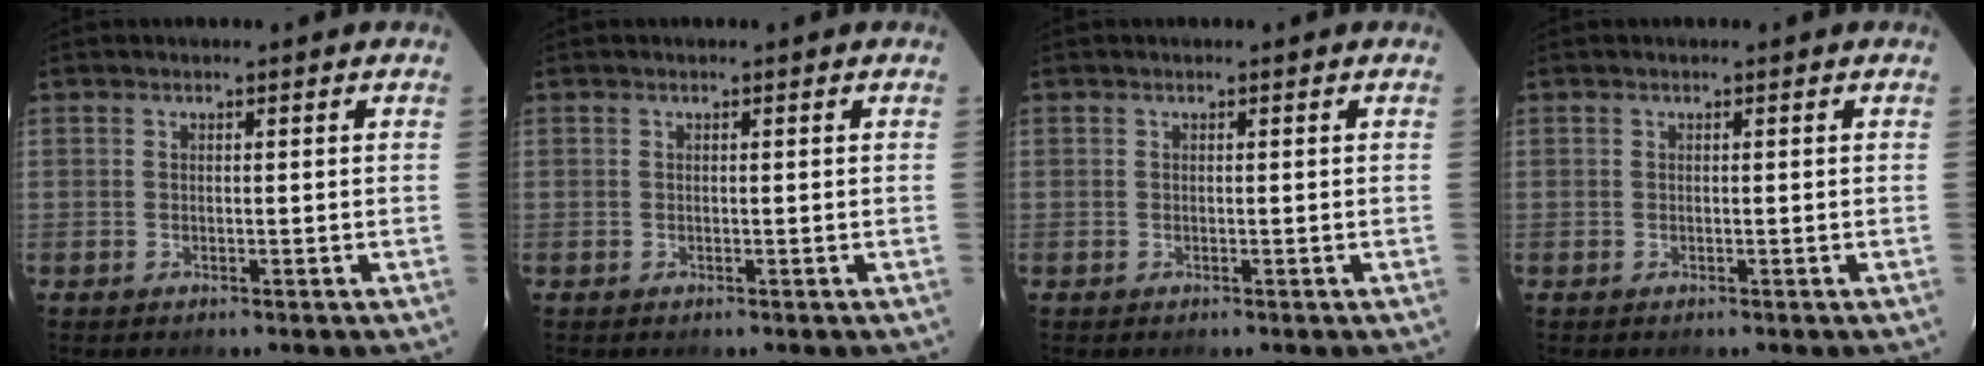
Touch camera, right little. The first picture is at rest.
{"total": 0.0}
{"total": 0.0}
{"total": 0.0}